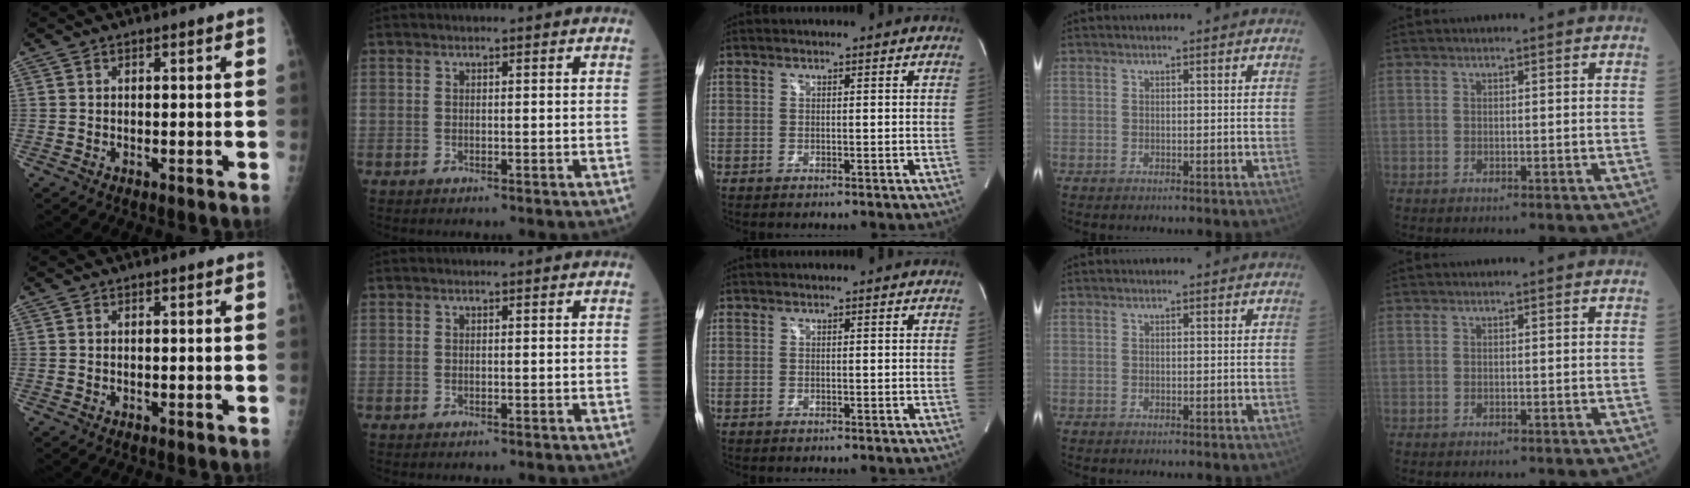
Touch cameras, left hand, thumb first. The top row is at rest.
{}